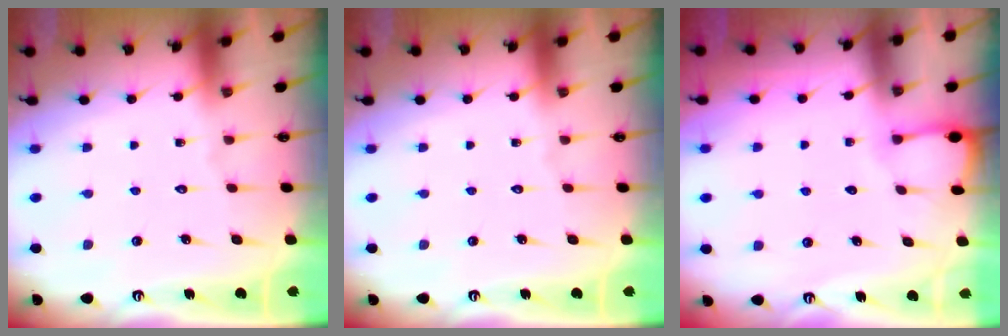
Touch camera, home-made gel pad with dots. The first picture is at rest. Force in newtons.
{"total": 0.0}
{"total": 2.2, "press": 2.2, "slide": 0.4}